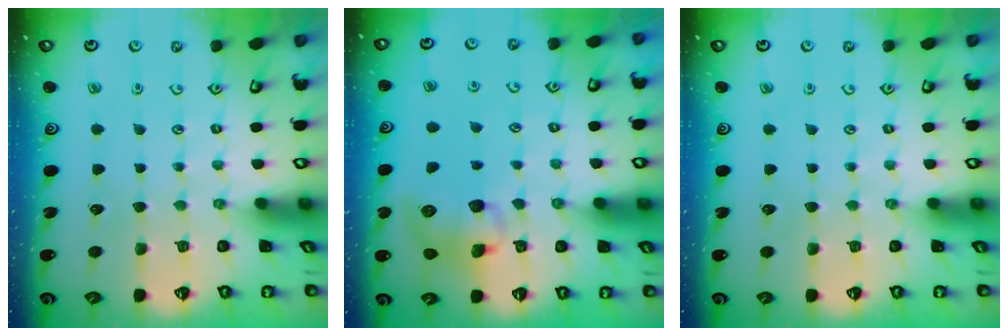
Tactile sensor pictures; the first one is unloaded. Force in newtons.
{"total": 9.7, "press": 9.6, "slide": 1.0}
{"total": 0.0}